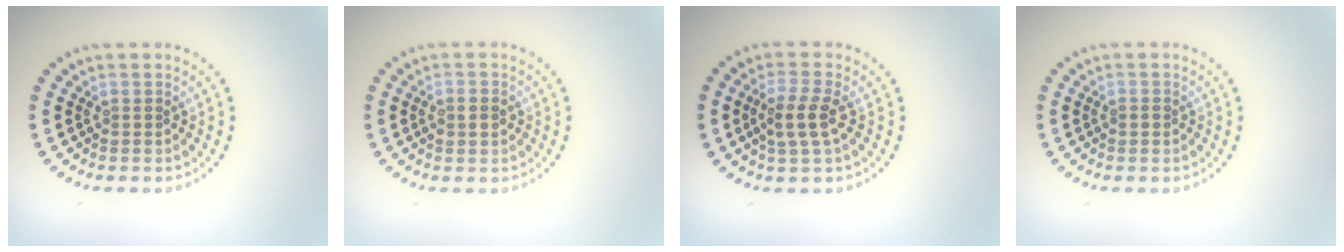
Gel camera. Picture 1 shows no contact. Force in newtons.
{"total": 2.1, "press": 2.1, "slide": 0.2}
{"total": 2.8, "press": 2.6, "slide": 1.1}
{"total": 1.0, "press": 1.0, "slide": 0.2}